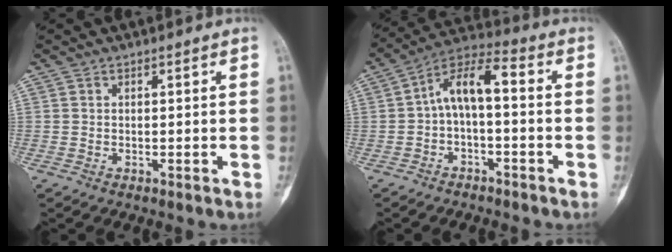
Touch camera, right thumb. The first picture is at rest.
{"total": 8.7, "force": [-0.9, 3.8, 7.7], "torque": [-0.135, 0.052, -0.024]}